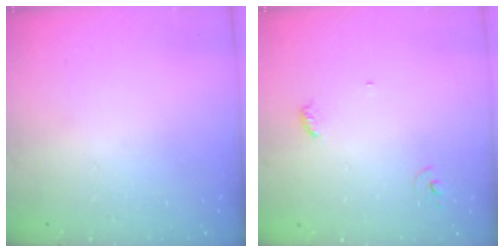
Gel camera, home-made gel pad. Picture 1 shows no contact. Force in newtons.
{"total": 3.8, "press": 3.8, "slide": 0.3}